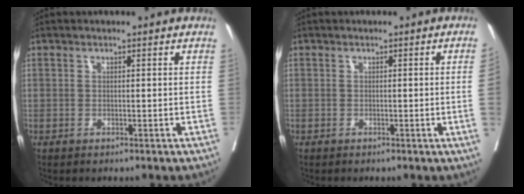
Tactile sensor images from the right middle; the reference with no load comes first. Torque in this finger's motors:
{"motor_torque": [0.33, -0.37, -0.16, -0.21]}